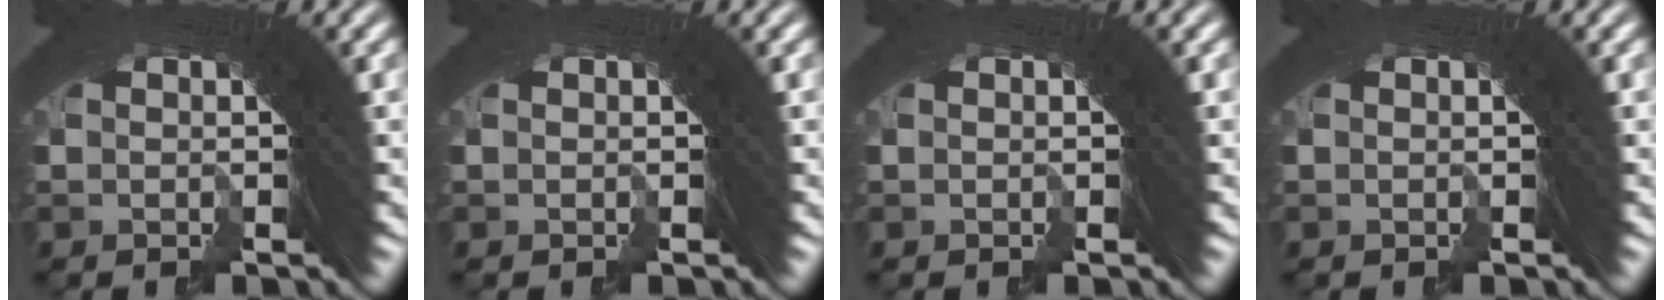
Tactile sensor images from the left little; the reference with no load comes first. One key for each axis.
{"total": 0.0}
{"total": 0.0}
{"total": 0.0}